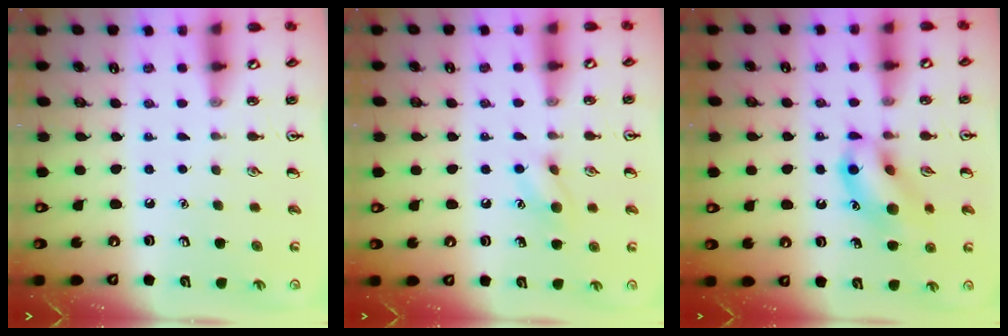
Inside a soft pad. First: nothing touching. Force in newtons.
{"total": 7.2, "press": 7.2, "slide": 1.0}
{"total": 11.7, "press": 11.6, "slide": 1.6}